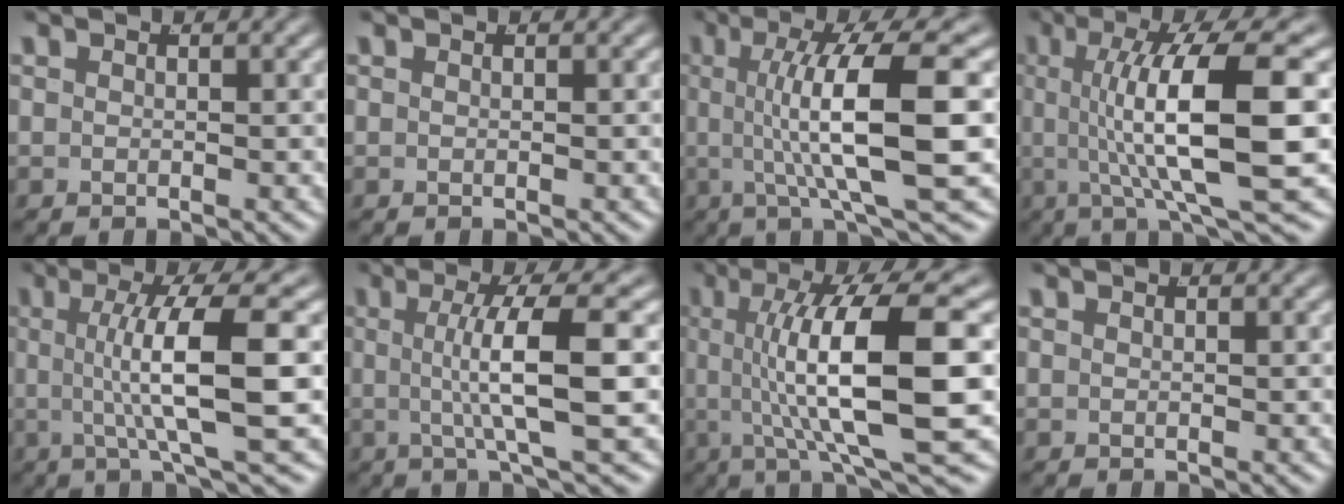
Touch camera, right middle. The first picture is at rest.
{"total": 0.0}
{"total": 8.6, "force": [0.5, 0.7, 8.6], "torque": [-0.140, 0.000, 0.010]}
{"total": 9.7, "force": [0.7, 1.4, 9.6], "torque": [-0.156, -0.001, 0.014]}
{"total": 6.9, "force": [0.4, 0.1, 6.9], "torque": [-0.112, -0.002, 0.008]}
{"total": 5.5, "force": [0.2, -0.3, 5.5], "torque": [-0.088, -0.001, 0.005]}
{"total": 10.7, "force": [0.8, 1.9, 10.5], "torque": [-0.168, 0.001, 0.015]}
{"total": 0.0}